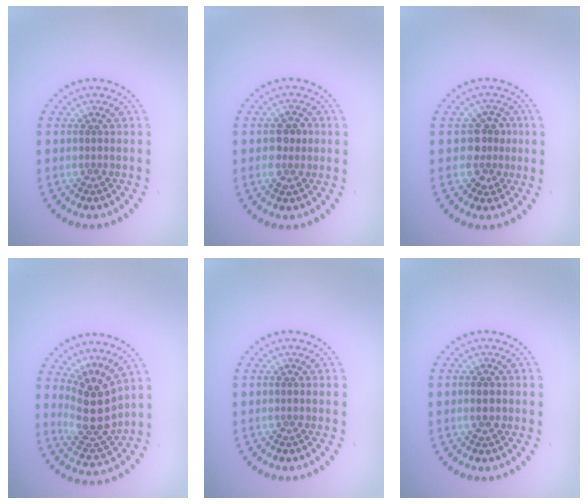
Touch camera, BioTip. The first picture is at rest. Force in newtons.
{"total": 2.2, "press": 2.2, "slide": 0.2}
{"total": 2.6, "press": 2.4, "slide": 1.1}
{"total": 4.4, "press": 3.7, "slide": 2.3}
{"total": 0.0}
{"total": 1.8, "press": 1.8, "slide": 0.1}